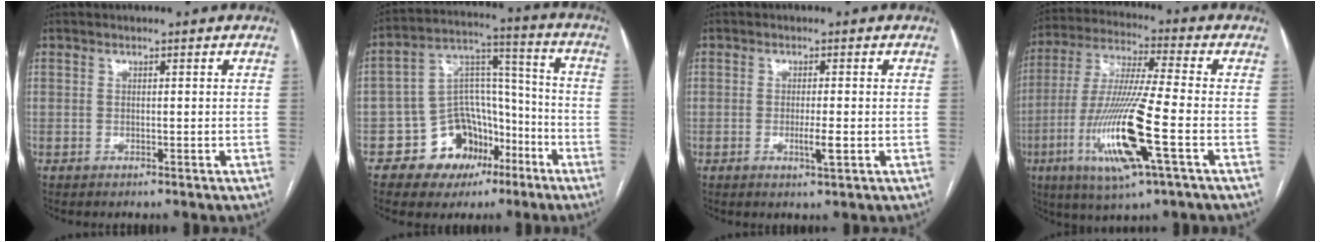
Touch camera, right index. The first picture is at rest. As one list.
[{"total": 12.8, "force": [-6.5, 9.5, 5.5], "torque": [-0.077, 0.053, -0.098]}, {"total": 2.8, "force": [-0.7, 0.4, 2.7], "torque": [-0.048, -0.003, -0.011]}, {"total": 17.0, "force": [-5.6, 0.6, 16.0], "torque": [-0.333, -0.022, -0.103]}]